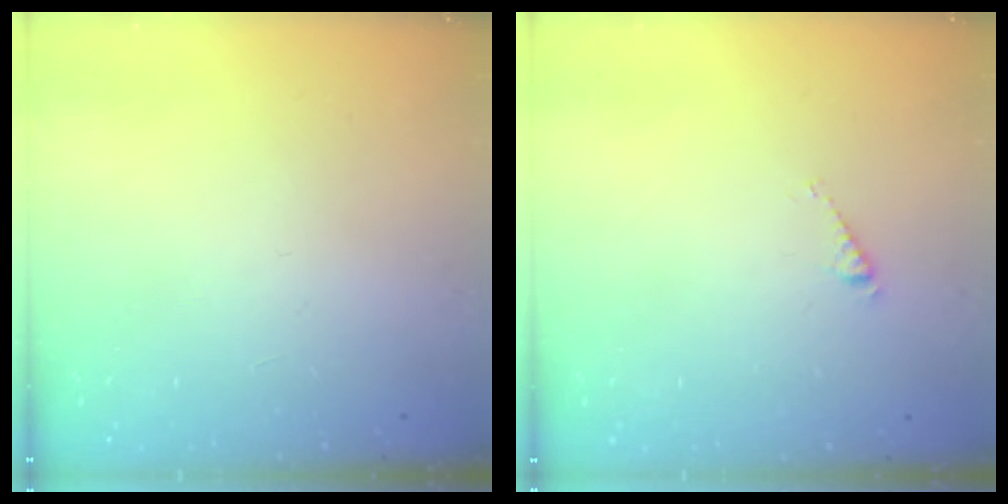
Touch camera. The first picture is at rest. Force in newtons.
{"total": 2.6, "press": 2.6, "slide": 0.2}